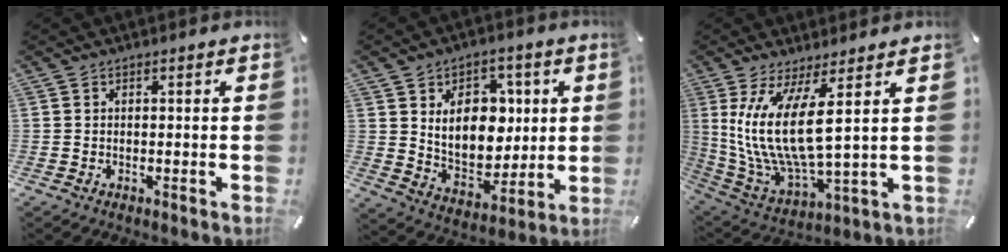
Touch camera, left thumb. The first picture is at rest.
{"total": 13.7, "force": [3.7, 10.4, 8.2], "torque": [-0.131, -0.006, 0.071]}
{"total": 14.9, "force": [4.4, 4.5, 13.5], "torque": [-0.311, -0.027, 0.073]}